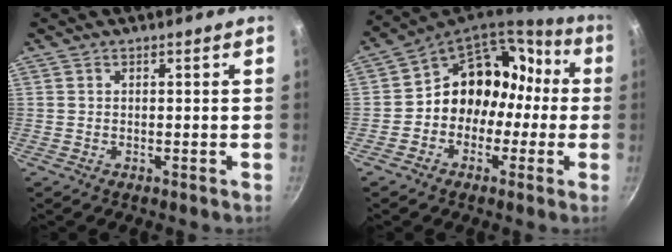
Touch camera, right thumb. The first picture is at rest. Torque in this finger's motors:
{"motor_torque": [1.36, 3.66, 1.69, -0.76, 0.11]}